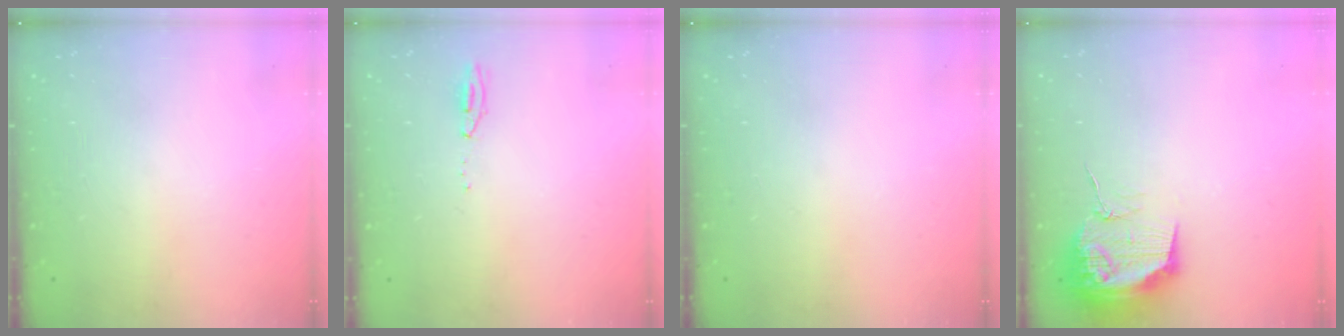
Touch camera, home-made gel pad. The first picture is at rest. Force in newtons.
{"total": 15.0, "press": 4.8, "slide": 14.3}
{"total": 0.0}
{"total": 16.1, "press": 16.1, "slide": 0.2}